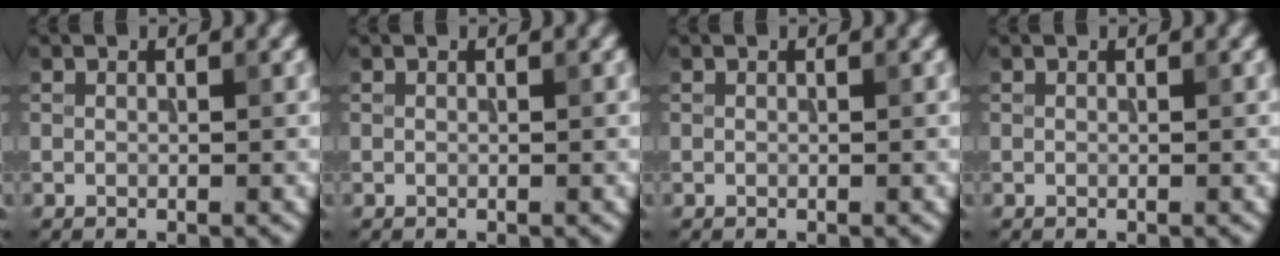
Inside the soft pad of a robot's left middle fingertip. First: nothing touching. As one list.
[{"total": 0.0}, {"total": 0.0}, {"total": 0.0}]